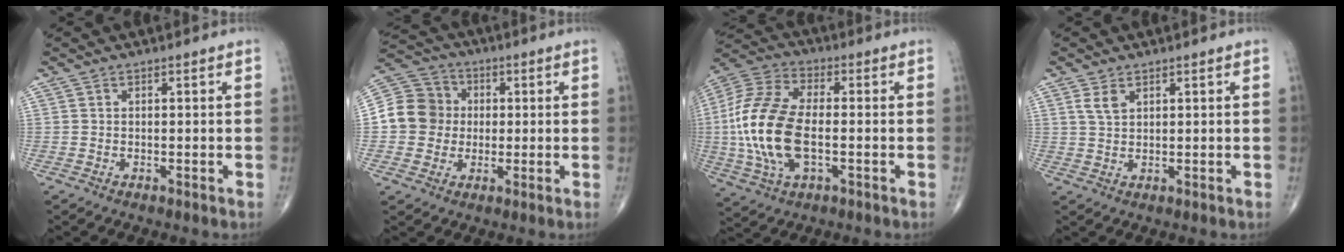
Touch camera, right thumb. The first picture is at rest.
{"total": 10.8, "force": [0.0, 10.1, 3.8], "torque": [-0.054, 0.023, -0.009]}
{"total": 19.1, "force": [-2.1, 9.8, 16.2], "torque": [-0.361, 0.010, -0.039]}
{"total": 2.7, "force": [1.5, 1.4, 1.8], "torque": [-0.032, -0.002, 0.037]}